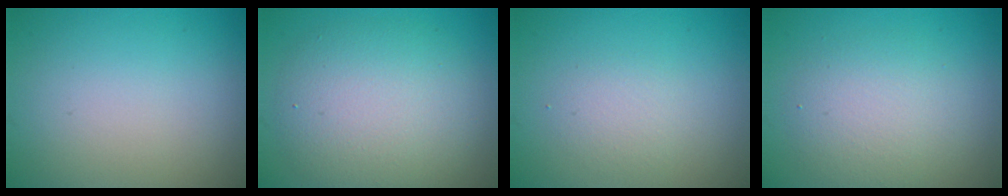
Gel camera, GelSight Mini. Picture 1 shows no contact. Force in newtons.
{"total": 6.5, "press": 6.5, "slide": 0.5}
{"total": 1.6, "press": 1.6, "slide": 0.2}
{"total": 3.9, "press": 3.9, "slide": 0.2}